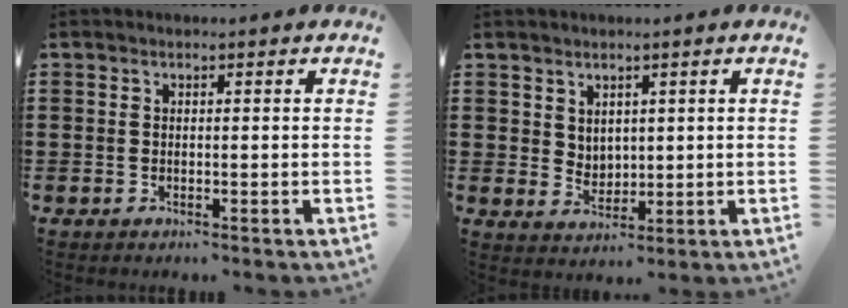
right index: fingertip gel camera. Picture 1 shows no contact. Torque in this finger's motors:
{"motor_torque": [-0.19, 0.26, 0.05, 0.00]}